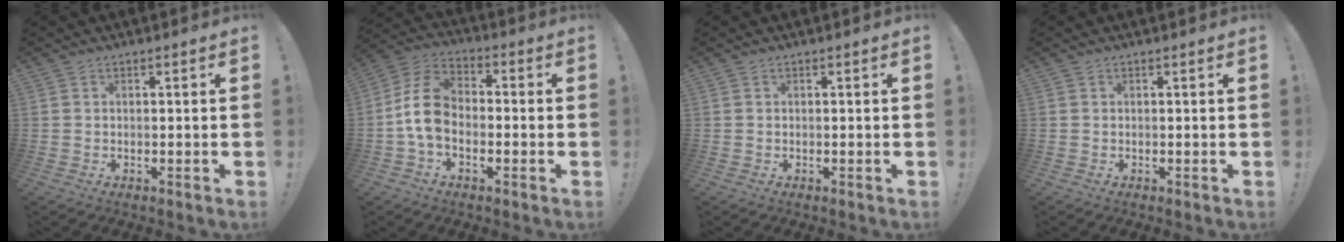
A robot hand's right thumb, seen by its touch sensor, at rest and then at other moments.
{"total": 11.2, "force": [-2.0, 7.7, 7.8], "torque": [-0.149, 0.025, -0.032]}
{"total": 0.0}
{"total": 0.0}